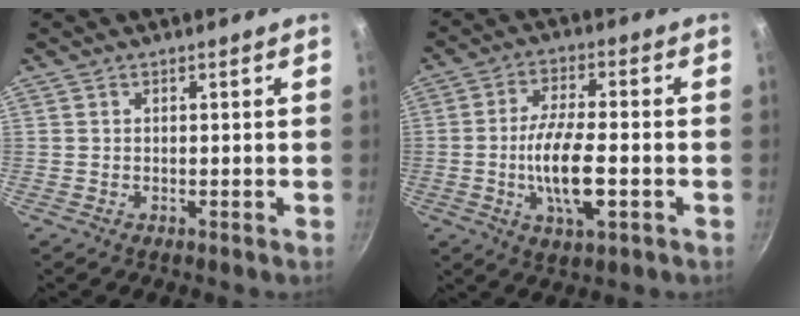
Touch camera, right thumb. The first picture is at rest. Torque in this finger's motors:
{"motor_torque": [1.89, 3.11, 1.73, -1.04, 0.54]}